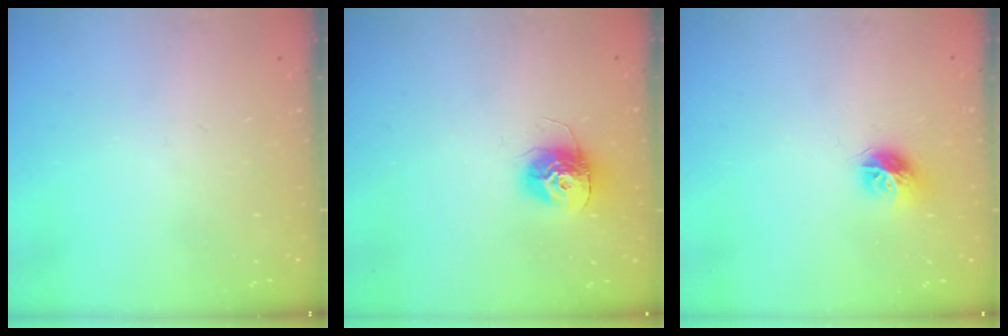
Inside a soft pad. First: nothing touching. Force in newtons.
{"total": 12.3, "press": 12.3, "slide": 1.0}
{"total": 8.8, "press": 8.8, "slide": 0.4}